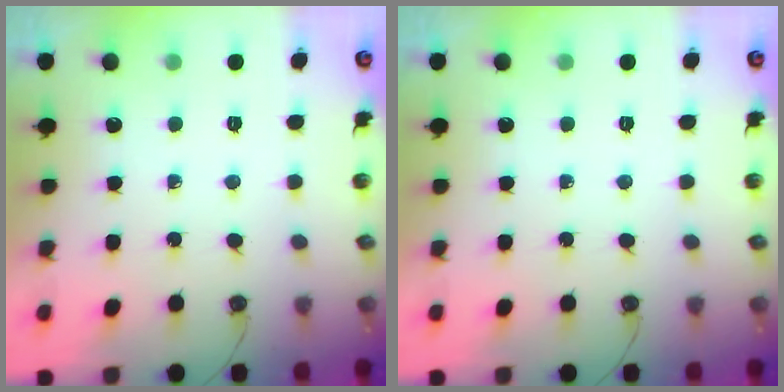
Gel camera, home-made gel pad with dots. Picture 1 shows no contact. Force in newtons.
{"total": 0.0}